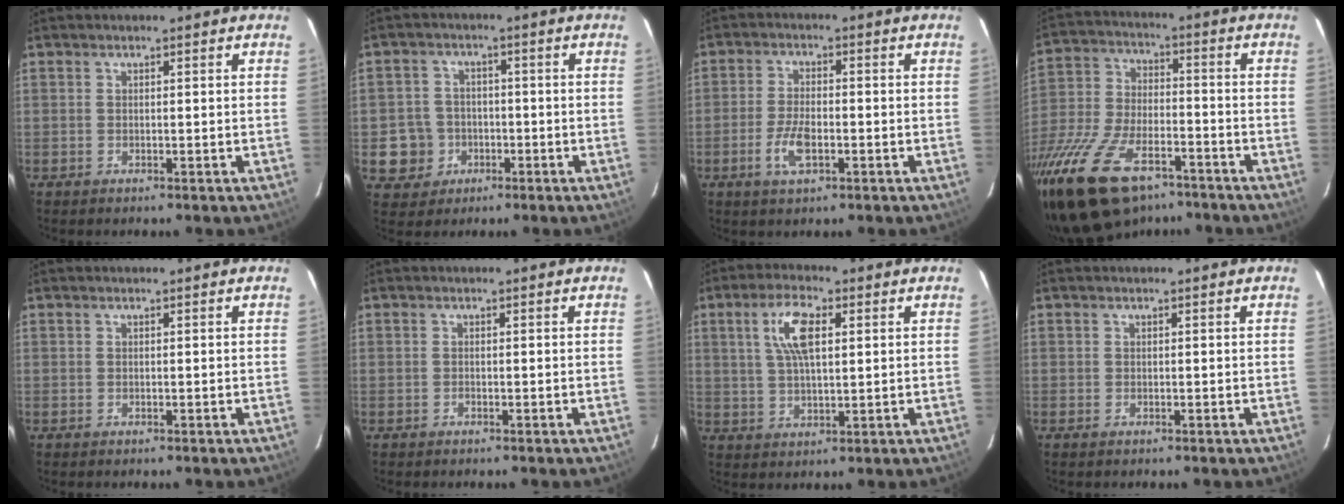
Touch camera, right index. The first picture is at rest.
{"total": 7.0, "force": [-1.8, 6.7, 0.8], "torque": [-0.028, 0.022, -0.023]}
{"total": 5.8, "force": [-2.3, 2.4, 4.7], "torque": [-0.103, -0.001, -0.042]}
{"total": 26.1, "force": [-17.2, 12.5, 15.2], "torque": [-0.339, -0.037, -0.291]}
{"total": 0.0}
{"total": 0.0}
{"total": 8.0, "force": [2.6, 3.1, 6.9], "torque": [-0.133, 0.010, 0.051]}
{"total": 0.0}